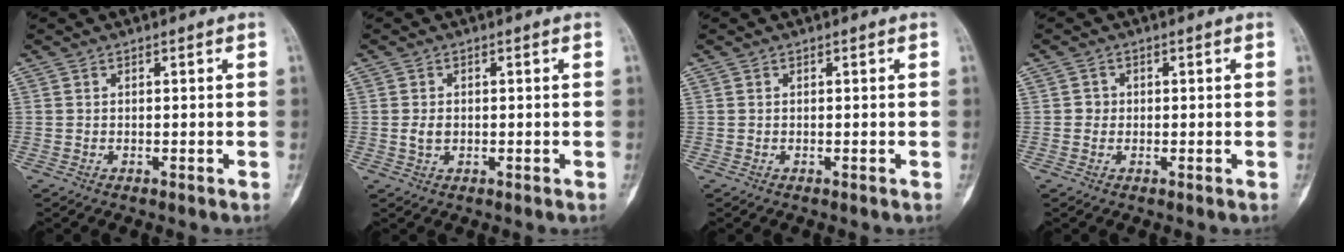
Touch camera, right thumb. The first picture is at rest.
{"total": 2.1, "force": [-0.1, 1.5, 1.4], "torque": [-0.026, 0.001, -0.001]}
{"total": 0.0}
{"total": 1.4, "force": [0.0, 1.4, 0.4], "torque": [0.002, 0.005, -0.003]}